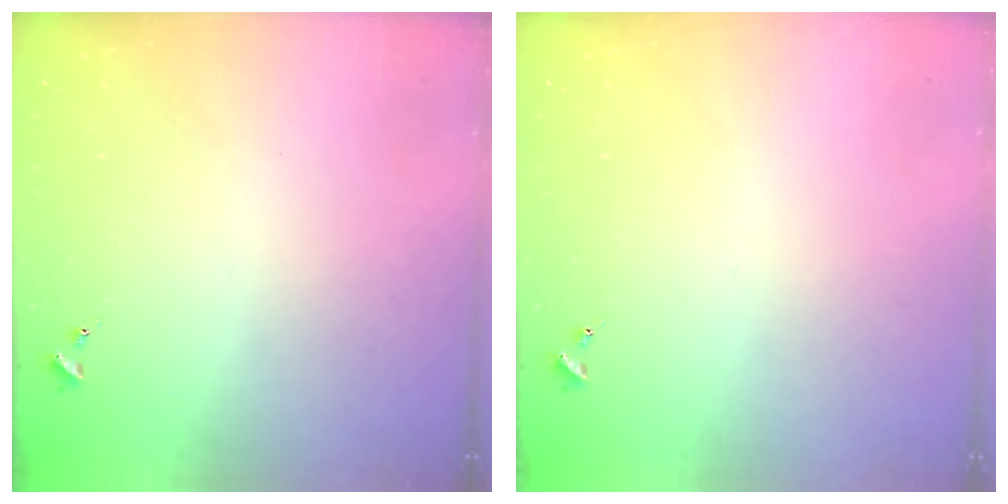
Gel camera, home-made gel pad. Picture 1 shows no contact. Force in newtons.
{"total": 0.0}